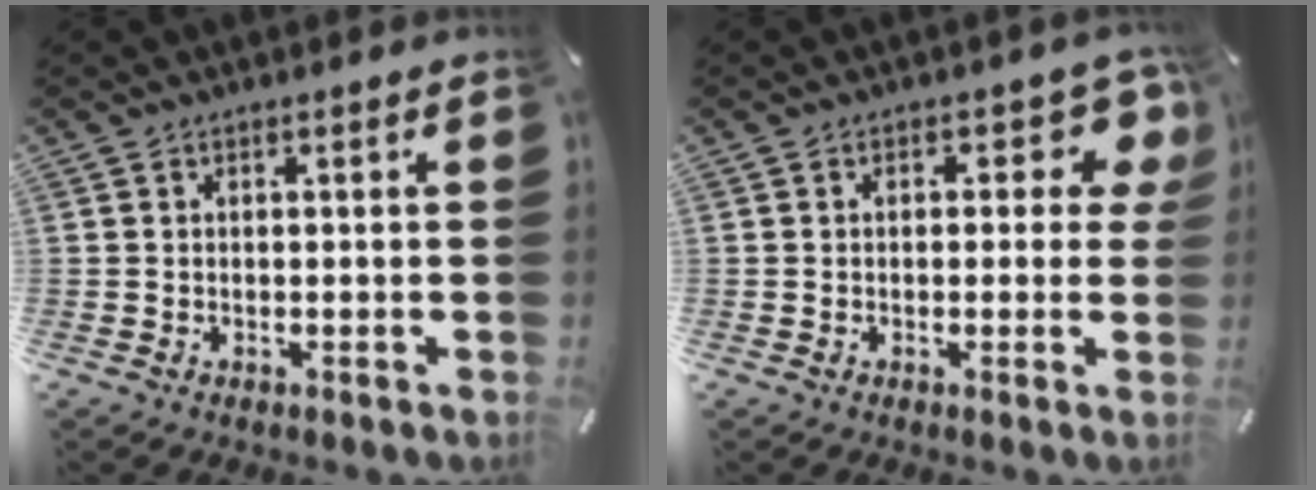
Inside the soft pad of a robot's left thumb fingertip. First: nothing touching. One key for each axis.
{"total": 7.6, "fx": 2.3, "fy": 4.2, "fz": 5.9, "tx": -0.058, "ty": -0.006, "tz": 0.032}